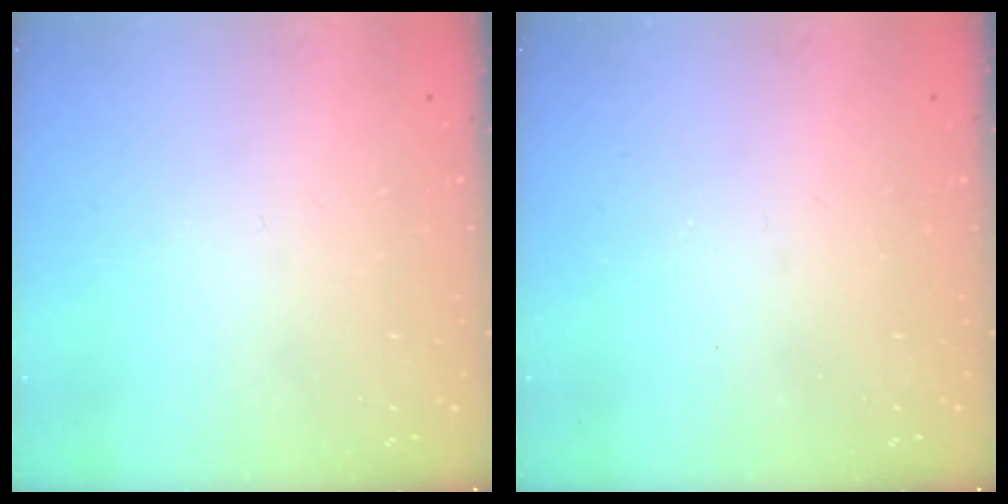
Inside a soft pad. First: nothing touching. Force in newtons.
{"total": 2.5, "press": 2.4, "slide": 0.4}